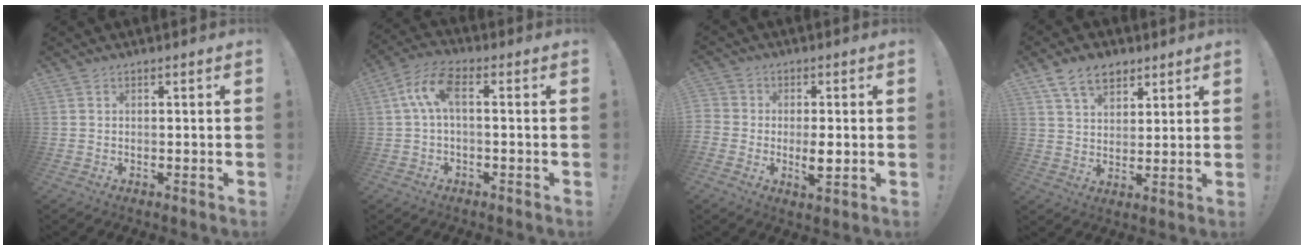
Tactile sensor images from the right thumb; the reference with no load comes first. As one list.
[{"total": 8.6, "force": [0.9, 3.3, 7.8], "torque": [-0.159, 0.001, 0.017]}, {"total": 6.2, "force": [-1.3, 4.7, 3.8], "torque": [-0.065, 0.007, -0.025]}, {"total": 10.1, "force": [6.2, 6.3, 4.9], "torque": [-0.082, -0.022, 0.118]}]